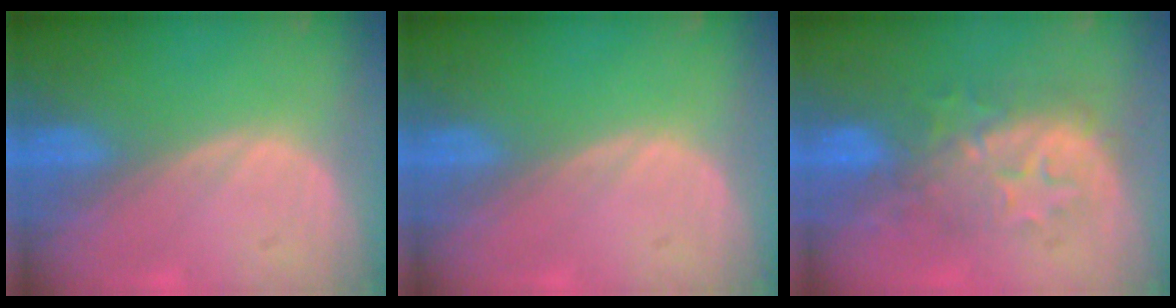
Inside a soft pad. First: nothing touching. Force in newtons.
{"total": 0.0}
{"total": 8.5, "press": 8.4, "slide": 1.4}